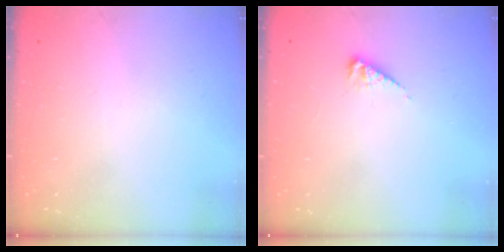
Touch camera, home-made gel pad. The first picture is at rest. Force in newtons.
{"total": 2.9, "press": 2.9, "slide": 0.4}